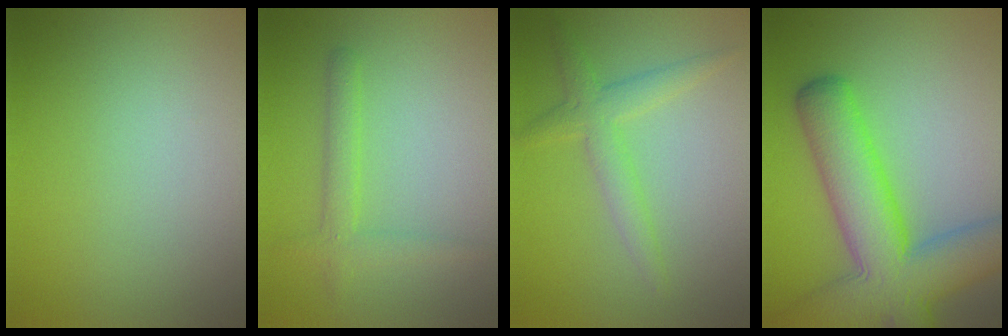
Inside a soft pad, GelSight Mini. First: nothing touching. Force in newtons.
{"total": 2.1, "press": 2.1, "slide": 0.2}
{"total": 2.7, "press": 2.7, "slide": 0.0}
{"total": 10.8, "press": 10.7, "slide": 0.8}